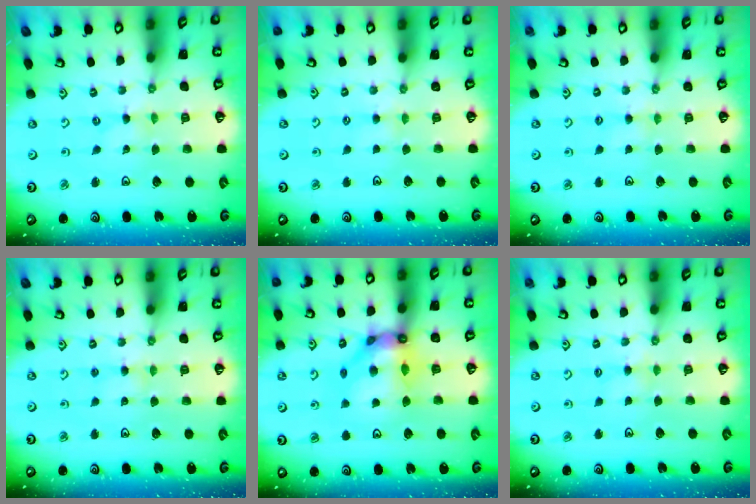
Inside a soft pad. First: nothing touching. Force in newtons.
{"total": 2.7, "press": 2.7, "slide": 0.4}
{"total": 2.4, "press": 2.4, "slide": 0.4}
{"total": 2.9, "press": 2.9, "slide": 0.3}
{"total": 11.5, "press": 11.4, "slide": 1.6}
{"total": 2.9, "press": 2.8, "slide": 0.5}